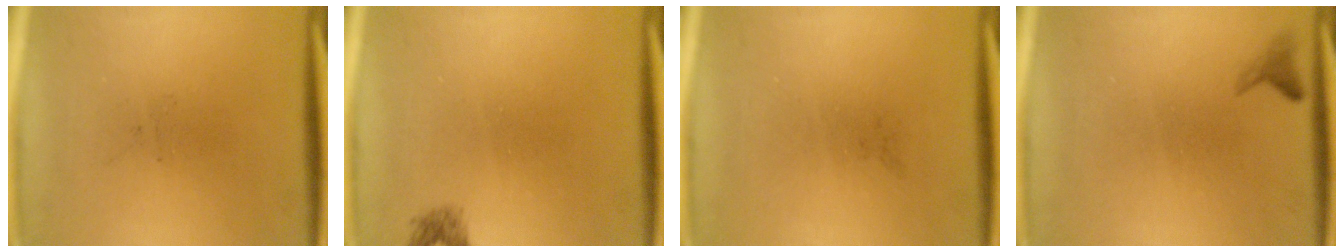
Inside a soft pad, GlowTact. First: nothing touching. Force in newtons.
{"total": 1.1}
{"total": 0.0}
{"total": 1.0}